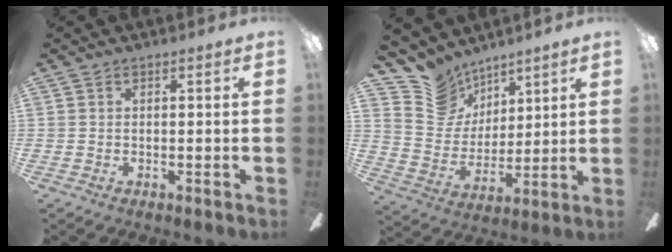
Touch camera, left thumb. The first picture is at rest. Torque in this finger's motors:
{"motor_torque": [-0.21, -0.32, -0.42, -0.32, -0.01]}